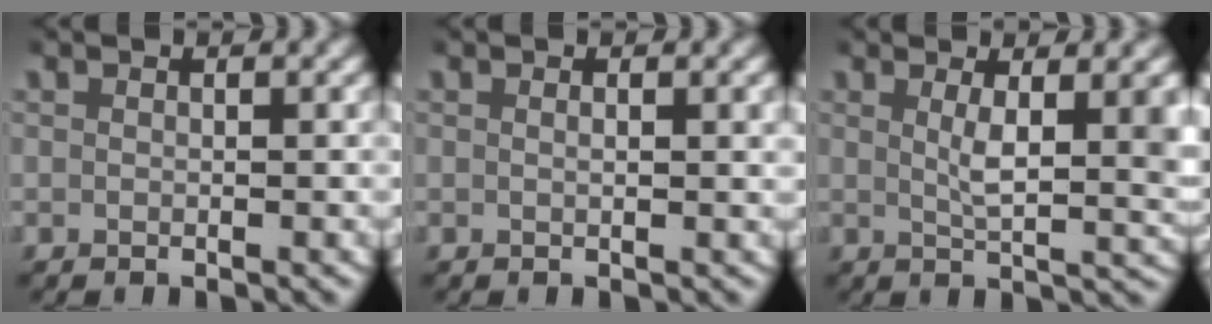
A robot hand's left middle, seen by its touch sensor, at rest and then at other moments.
{"total": 0.7, "force": [0.2, -0.1, 0.6], "torque": [-0.011, -0.002, 0.003]}
{"total": 4.8, "force": [1.1, 1.3, 4.5], "torque": [-0.064, -0.013, 0.022]}